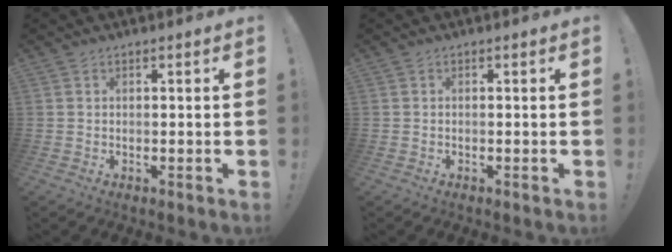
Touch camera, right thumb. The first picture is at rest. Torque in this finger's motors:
{"motor_torque": [-0.03, 0.03, -0.11, 0.11, 0.04]}